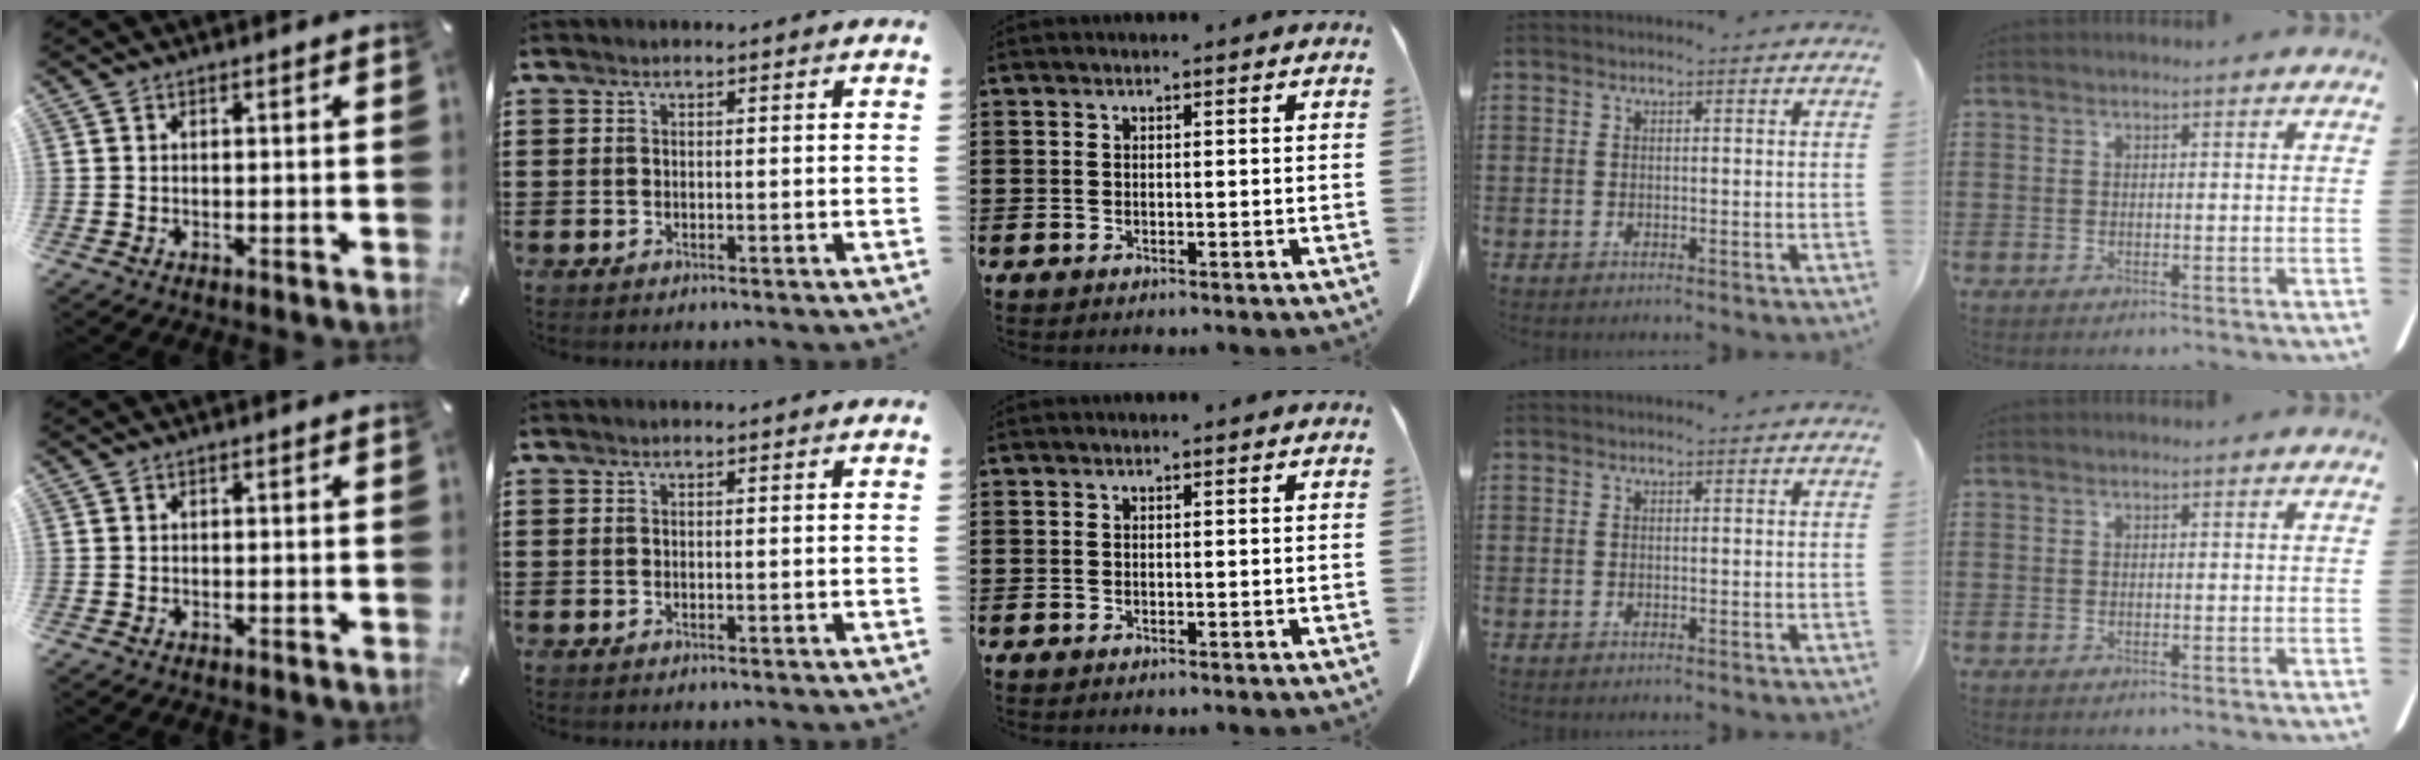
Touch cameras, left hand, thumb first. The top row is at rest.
{}